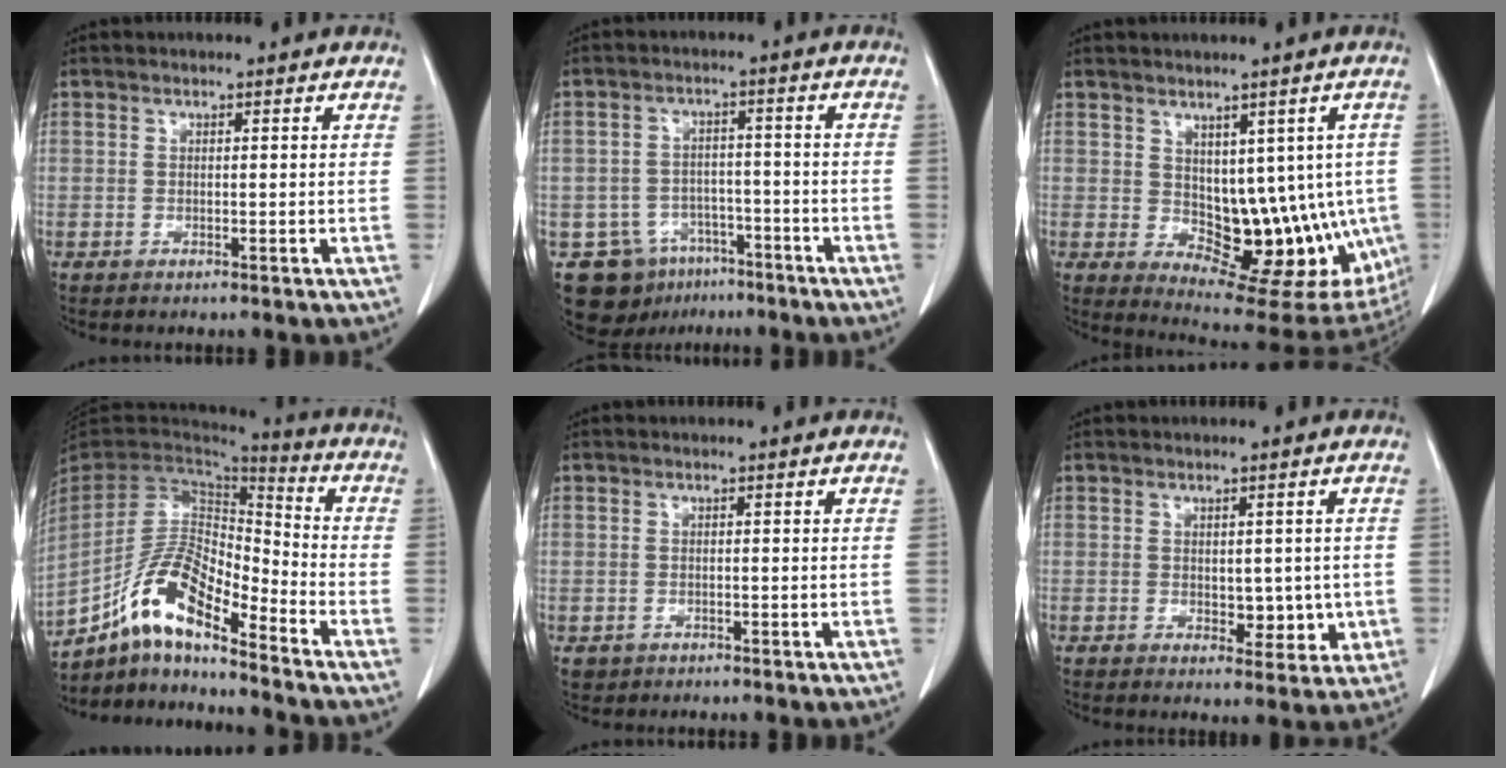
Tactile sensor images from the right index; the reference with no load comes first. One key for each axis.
{"total": 8.3, "fx": -4.9, "fy": 6.5, "fz": 1.3, "tx": -0.024, "ty": 0.017, "tz": -0.066}
{"total": 13.3, "fx": -0.6, "fy": 7.9, "fz": 10.7, "tx": -0.108, "ty": 0.001, "tz": 0.013}
{"total": 13.9, "fx": -9.2, "fy": 3.6, "fz": 9.7, "tx": -0.196, "ty": 0.019, "tz": -0.170}
{"total": 1.2, "fx": -0.6, "fy": 1.1, "fz": 0.1, "tx": -0.008, "ty": 0.003, "tz": -0.005}
{"total": 4.3, "fx": -0.2, "fy": 2.7, "fz": 3.3, "tx": -0.031, "ty": -0.004, "tz": 0.007}